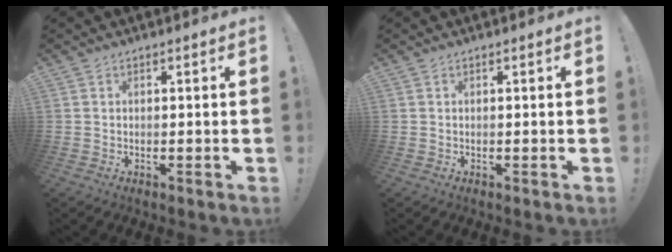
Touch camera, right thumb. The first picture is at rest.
{"total": 0.0}